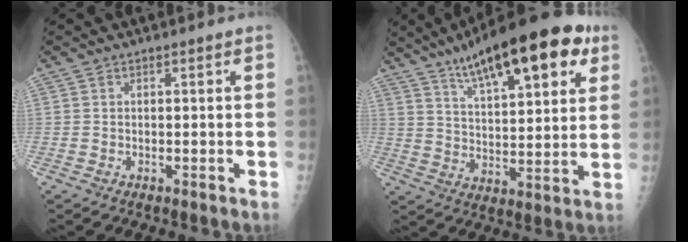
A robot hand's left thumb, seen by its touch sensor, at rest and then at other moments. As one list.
[{"total": 22.1, "force": [12.1, 7.2, 17.1], "torque": [-0.235, -0.021, 0.186]}]